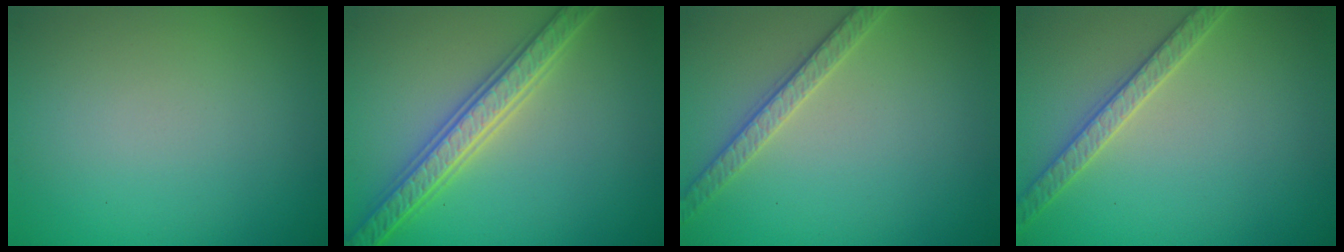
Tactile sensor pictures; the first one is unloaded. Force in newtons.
{"total": 5.5, "press": 5.4, "slide": 1.1}
{"total": 2.6, "press": 2.6, "slide": 0.5}
{"total": 2.8, "press": 2.8, "slide": 0.6}